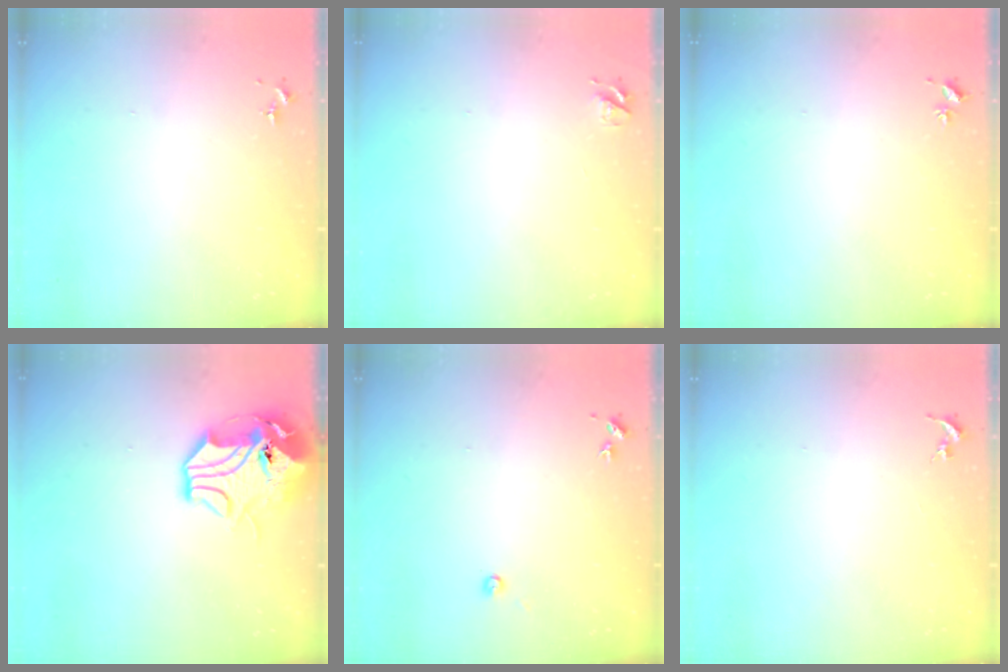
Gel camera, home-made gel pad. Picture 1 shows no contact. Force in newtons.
{"total": 4.7, "press": 4.7, "slide": 0.6}
{"total": 2.0, "press": 2.0, "slide": 0.3}
{"total": 13.8, "press": 13.6, "slide": 2.0}
{"total": 2.7, "press": 2.7, "slide": 0.2}
{"total": 0.0}